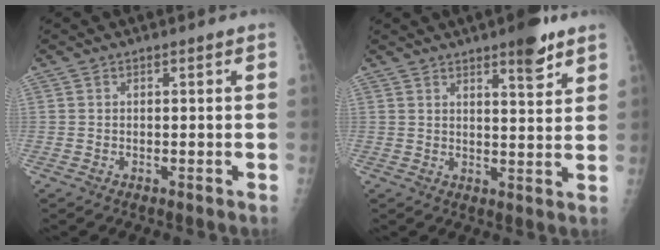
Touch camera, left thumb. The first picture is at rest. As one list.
[{"total": 6.7, "force": [4.4, 1.7, 4.7], "torque": [-0.056, -0.026, 0.060]}]